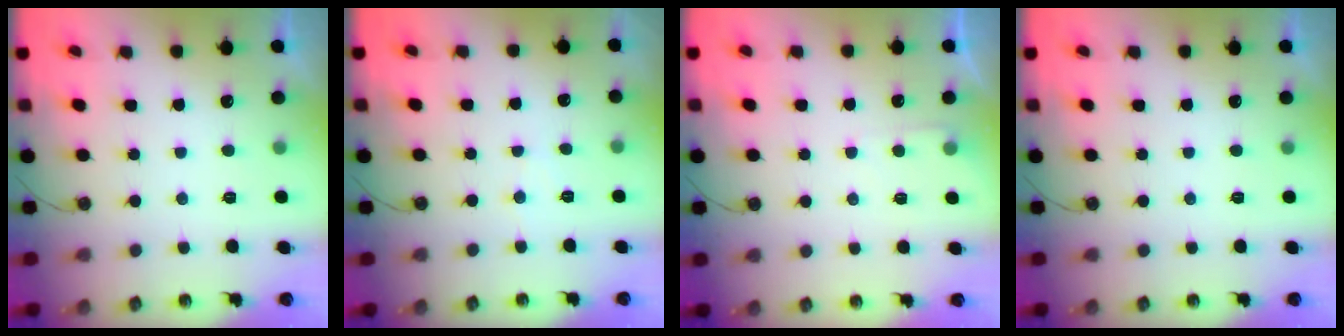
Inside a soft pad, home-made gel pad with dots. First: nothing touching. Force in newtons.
{"total": 3.8, "press": 3.8, "slide": 0.4}
{"total": 3.8, "press": 3.8, "slide": 0.4}
{"total": 0.0}